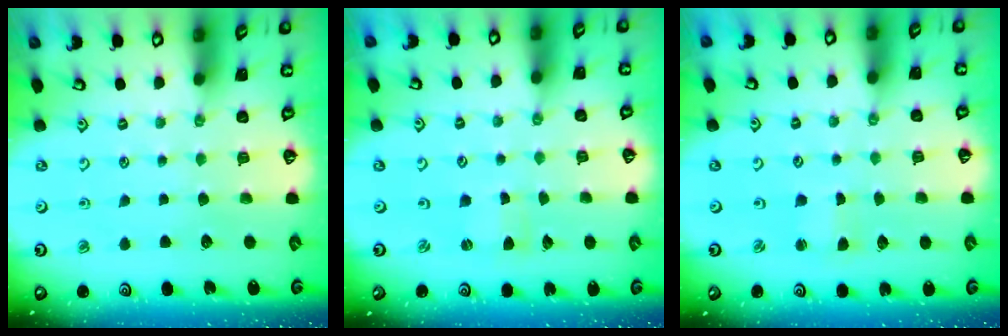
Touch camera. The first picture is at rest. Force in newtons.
{"total": 0.9, "press": 0.9, "slide": 0.0}
{"total": 2.0, "press": 2.0, "slide": 0.3}